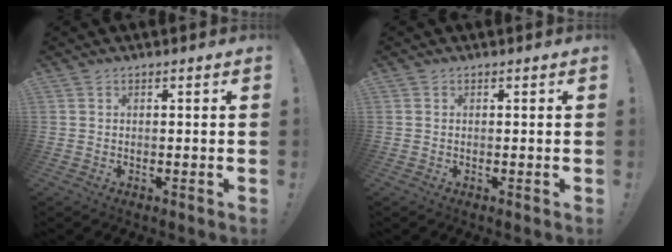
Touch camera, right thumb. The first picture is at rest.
{"total": 0.0}